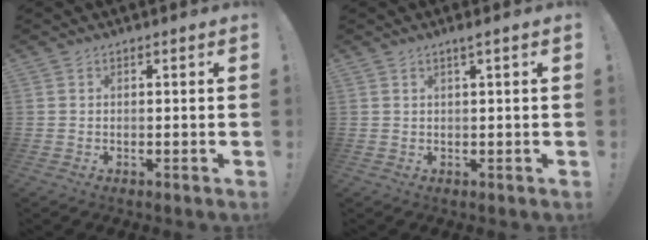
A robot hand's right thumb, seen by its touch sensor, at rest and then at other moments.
{"total": 2.1, "force": [1.1, -0.3, 1.8], "torque": [-0.027, -0.003, 0.015]}